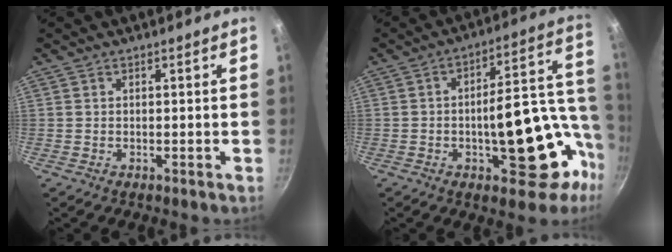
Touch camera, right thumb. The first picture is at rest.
{"total": 22.9, "force": [-6.5, 10.9, 19.1], "torque": [-0.183, 0.051, -0.078]}